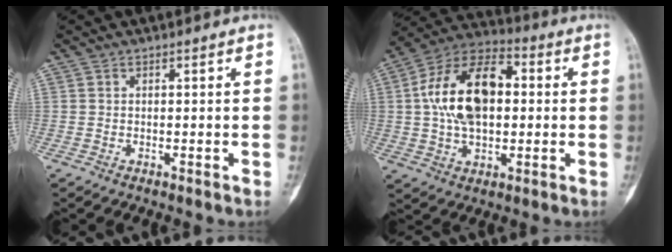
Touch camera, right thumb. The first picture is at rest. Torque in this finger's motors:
{"motor_torque": [1.86, 2.35, 0.89, -0.59, 0.48]}